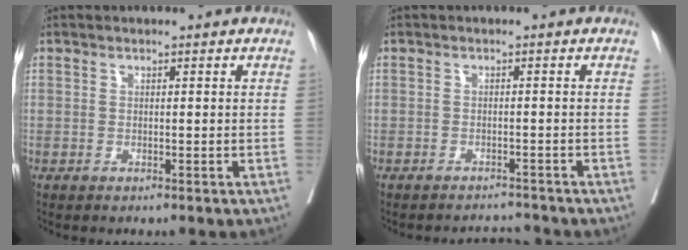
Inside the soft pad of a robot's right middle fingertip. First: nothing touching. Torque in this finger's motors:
{"motor_torque": [-0.58, -0.05, -0.08, -0.01]}